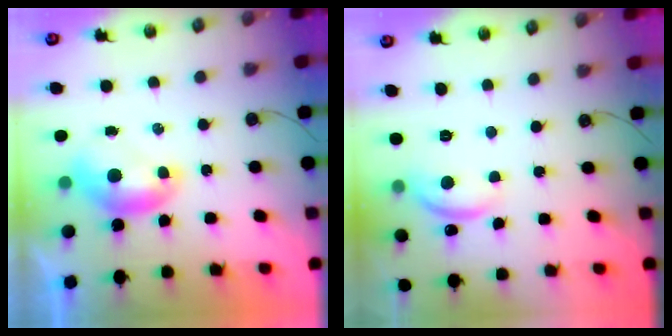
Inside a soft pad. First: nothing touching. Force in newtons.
{"total": 5.8, "press": 5.8, "slide": 0.6}